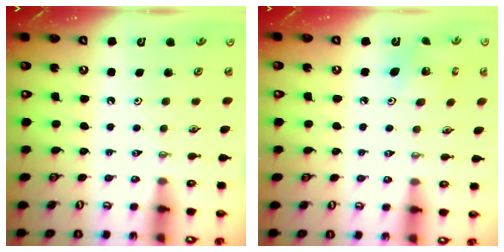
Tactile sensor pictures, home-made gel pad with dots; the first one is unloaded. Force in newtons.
{"total": 4.0, "press": 4.0, "slide": 0.4}